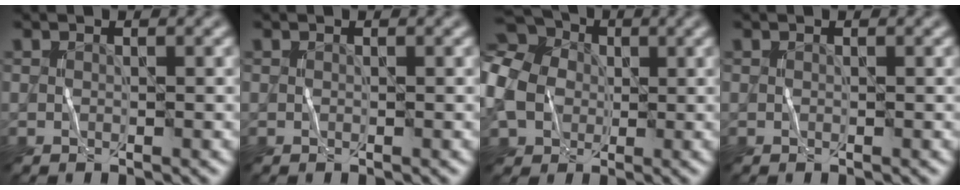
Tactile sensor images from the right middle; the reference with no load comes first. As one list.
[{"total": 0.0}, {"total": 11.5, "force": [-0.2, 9.5, 6.5], "torque": [-0.150, 0.015, -0.039]}, {"total": 0.0}]